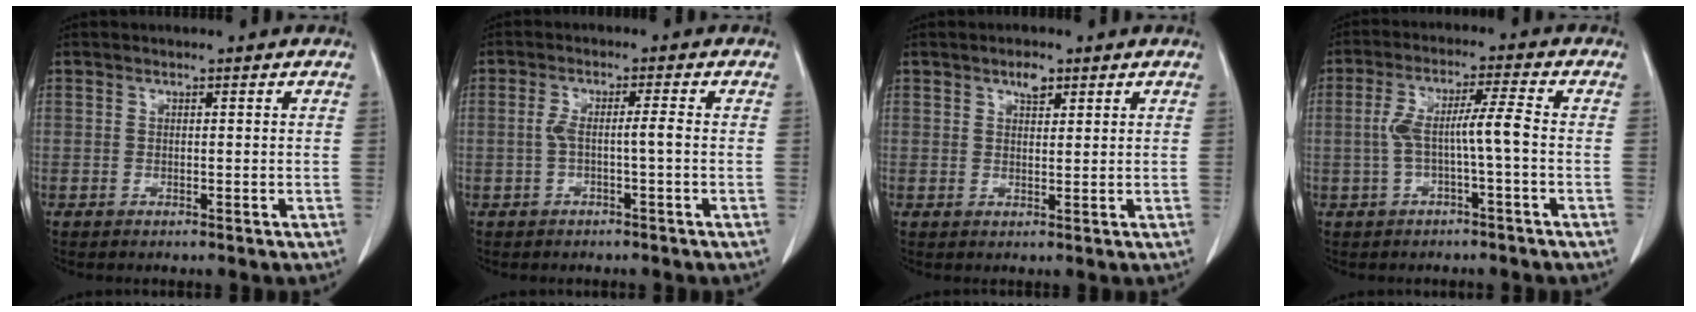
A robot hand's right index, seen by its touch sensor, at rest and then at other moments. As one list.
[{"total": 3.1, "force": [-0.5, 0.0, 3.0], "torque": [-0.060, 0.011, -0.006]}, {"total": 2.3, "force": [1.4, 1.0, 1.5], "torque": [-0.027, 0.001, 0.025]}, {"total": 6.4, "force": [-0.9, 0.0, 6.3], "torque": [-0.127, 0.023, -0.014]}]